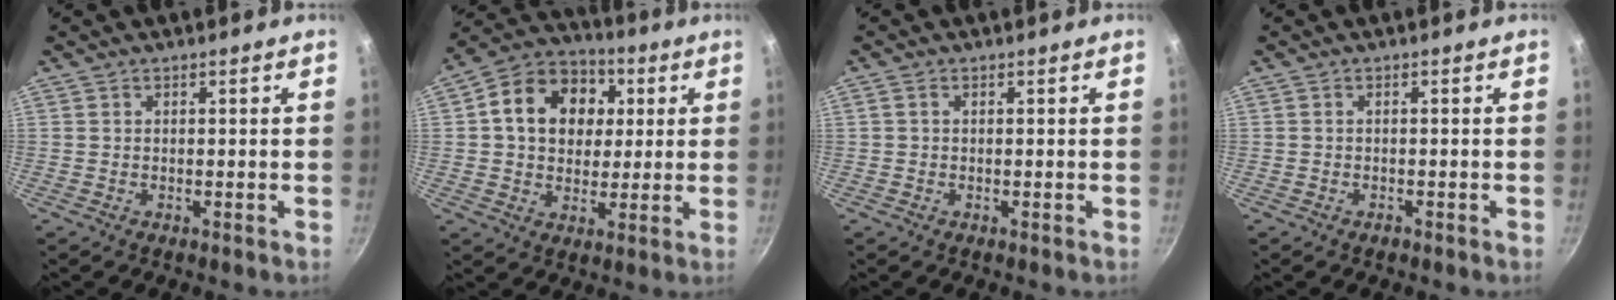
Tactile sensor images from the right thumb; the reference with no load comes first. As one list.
[{"total": 15.7, "force": [3.2, 12.3, 9.2], "torque": [-0.126, 0.017, 0.040]}, {"total": 0.8, "force": [0.1, 0.6, 0.5], "torque": [-0.010, 0.005, 0.002]}, {"total": 0.7, "force": [-0.5, 0.4, 0.3], "torque": [-0.008, 0.004, -0.008]}]